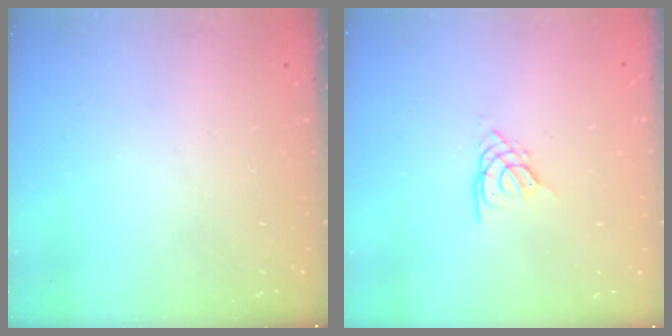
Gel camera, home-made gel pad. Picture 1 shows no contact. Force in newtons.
{"total": 3.5, "press": 3.5, "slide": 0.6}